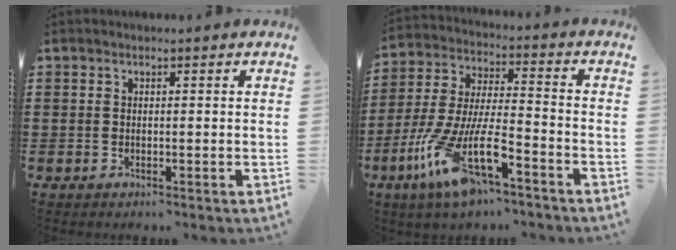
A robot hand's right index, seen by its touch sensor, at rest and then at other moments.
{"total": 13.0, "force": [-7.9, 3.0, 9.9], "torque": [-0.222, -0.009, -0.155]}